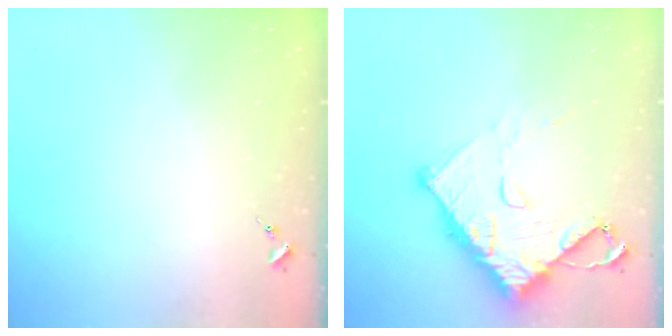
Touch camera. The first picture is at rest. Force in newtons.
{"total": 14.0, "press": 13.9, "slide": 1.3}